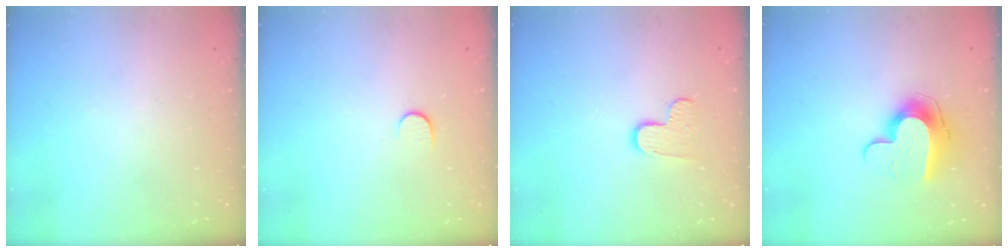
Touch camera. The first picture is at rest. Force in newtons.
{"total": 6.0, "press": 5.9, "slide": 0.7}
{"total": 8.0, "press": 7.9, "slide": 0.6}
{"total": 12.0, "press": 11.9, "slide": 0.9}